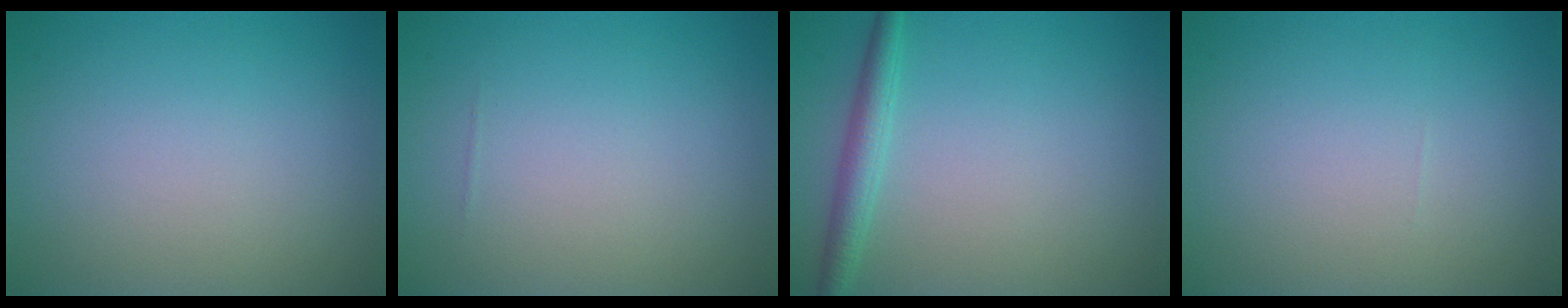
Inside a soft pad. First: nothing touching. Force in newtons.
{"total": 0.0}
{"total": 2.3, "press": 2.3, "slide": 0.1}
{"total": 0.0}